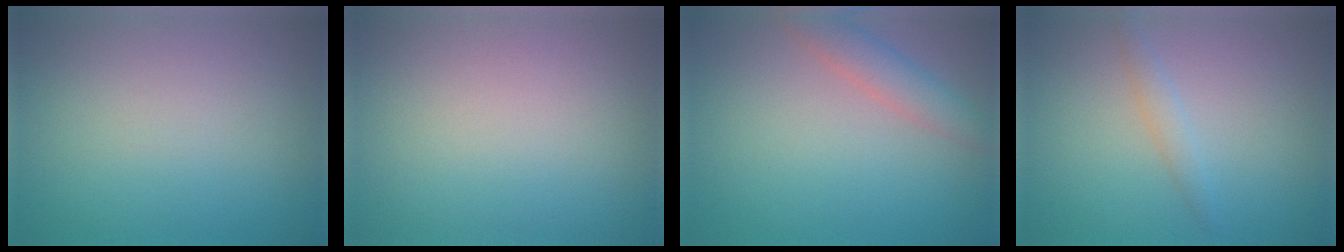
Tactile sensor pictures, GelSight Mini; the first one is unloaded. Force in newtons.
{"total": 0.0}
{"total": 2.9, "press": 2.9, "slide": 0.1}
{"total": 1.4, "press": 1.4, "slide": 0.1}